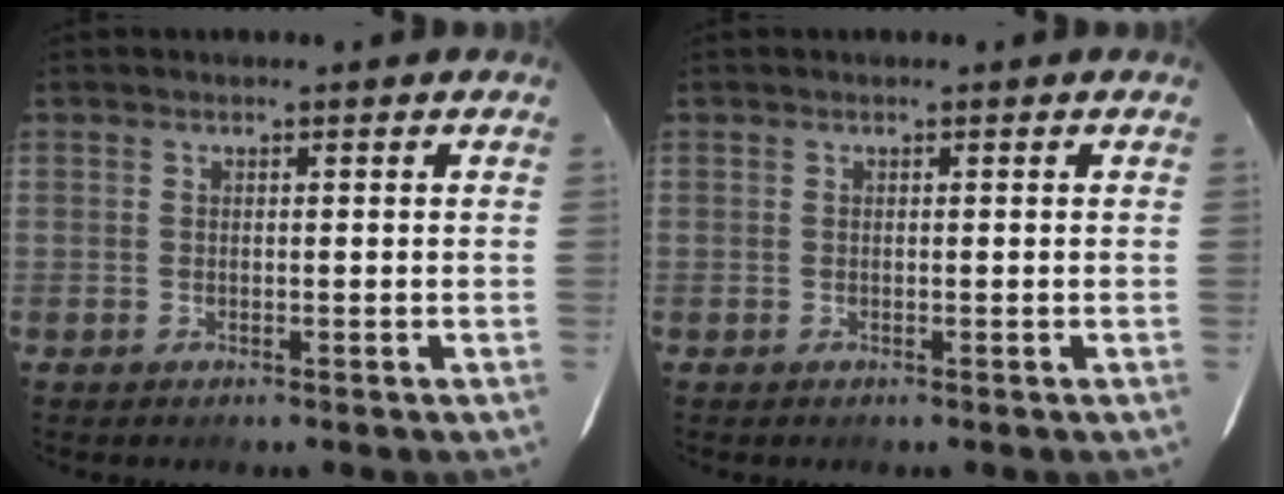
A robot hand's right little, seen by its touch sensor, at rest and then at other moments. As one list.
[{"total": 0.0}]